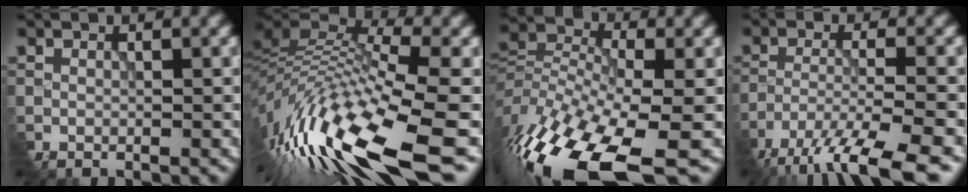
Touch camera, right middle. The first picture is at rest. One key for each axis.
{"total": 14.0, "fx": -5.5, "fy": 4.2, "fz": 12.1, "tx": -0.259, "ty": 0.021, "tz": -0.099}
{"total": 14.8, "fx": -8.9, "fy": 5.7, "fz": 10.4, "tx": -0.236, "ty": -0.011, "tz": -0.149}
{"total": 8.7, "fx": -7.0, "fy": 1.6, "fz": 4.9, "tx": -0.090, "ty": -0.017, "tz": -0.114}